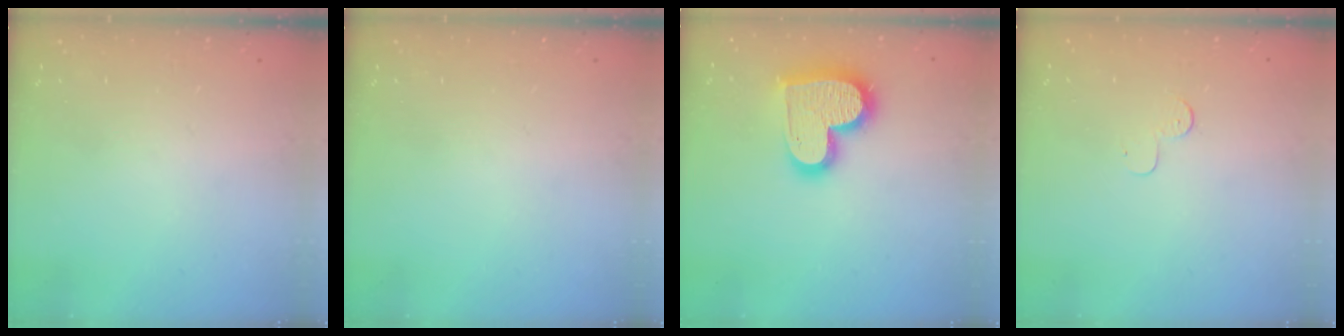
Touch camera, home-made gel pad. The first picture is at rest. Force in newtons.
{"total": 0.0}
{"total": 17.5, "press": 17.4, "slide": 1.6}
{"total": 3.7, "press": 3.7, "slide": 0.3}